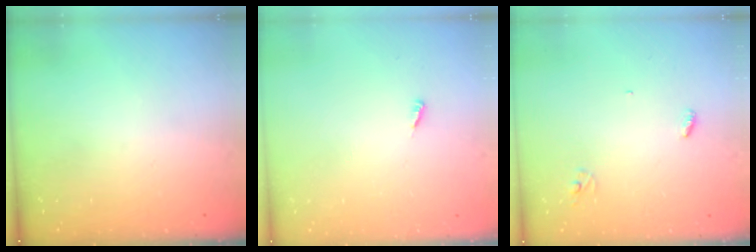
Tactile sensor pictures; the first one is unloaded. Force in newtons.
{"total": 2.5, "press": 2.5, "slide": 0.1}
{"total": 2.7, "press": 2.7, "slide": 0.2}